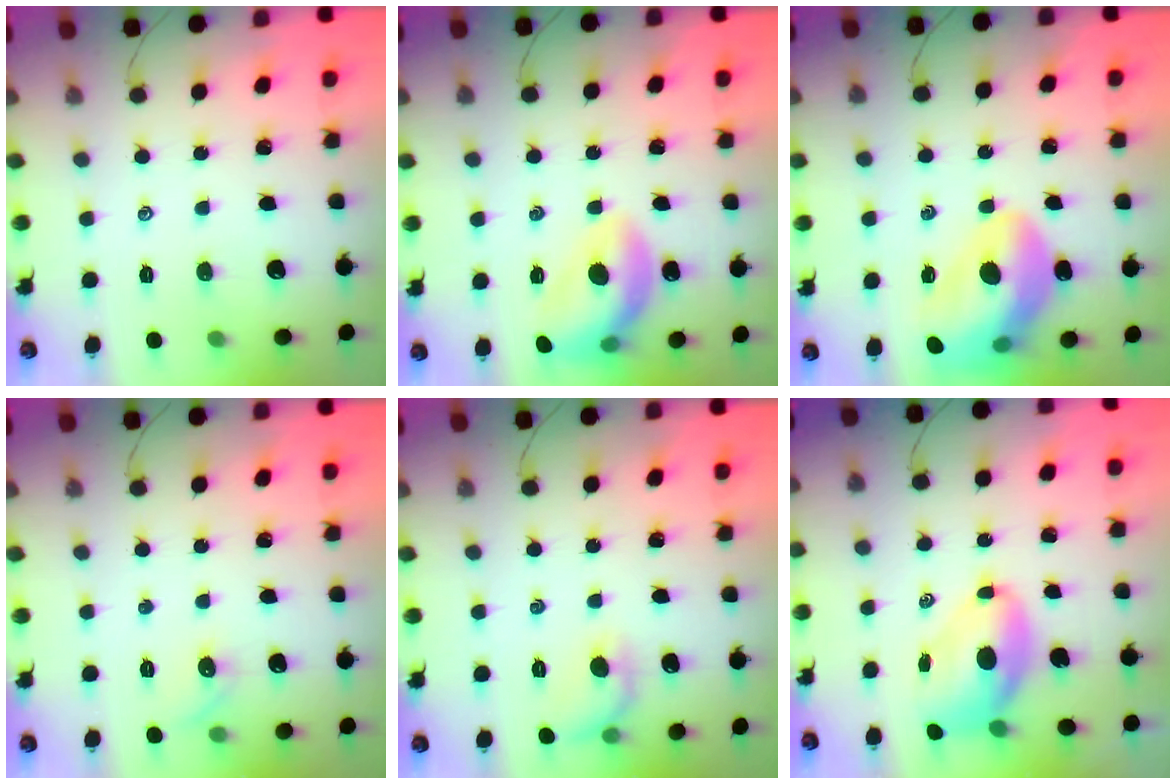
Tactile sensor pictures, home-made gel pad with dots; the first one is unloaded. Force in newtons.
{"total": 13.6, "press": 13.5, "slide": 1.8}
{"total": 18.8, "press": 18.6, "slide": 2.9}
{"total": 5.2, "press": 5.0, "slide": 1.4}
{"total": 6.7, "press": 6.6, "slide": 1.2}
{"total": 7.7, "press": 7.3, "slide": 2.2}